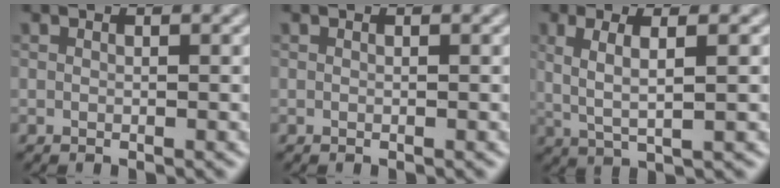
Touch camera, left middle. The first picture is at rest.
{"total": 0.0}
{"total": 3.6, "force": [0.6, 0.8, 3.4], "torque": [-0.065, 0.005, 0.022]}